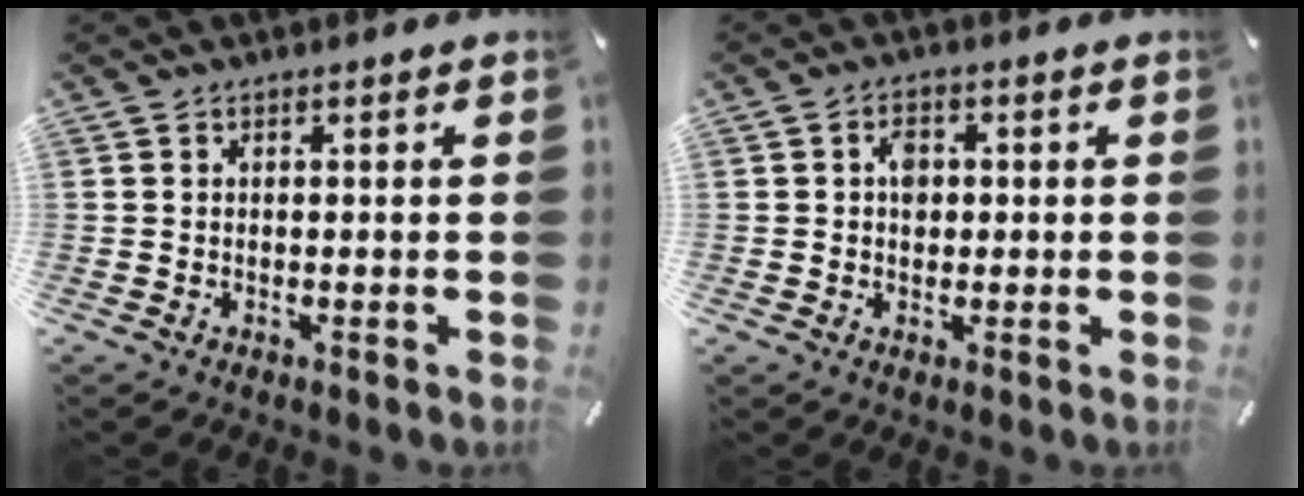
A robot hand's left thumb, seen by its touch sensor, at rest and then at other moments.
{"total": 3.8, "force": [0.3, 3.0, 2.3], "torque": [-0.022, -0.001, -0.001]}